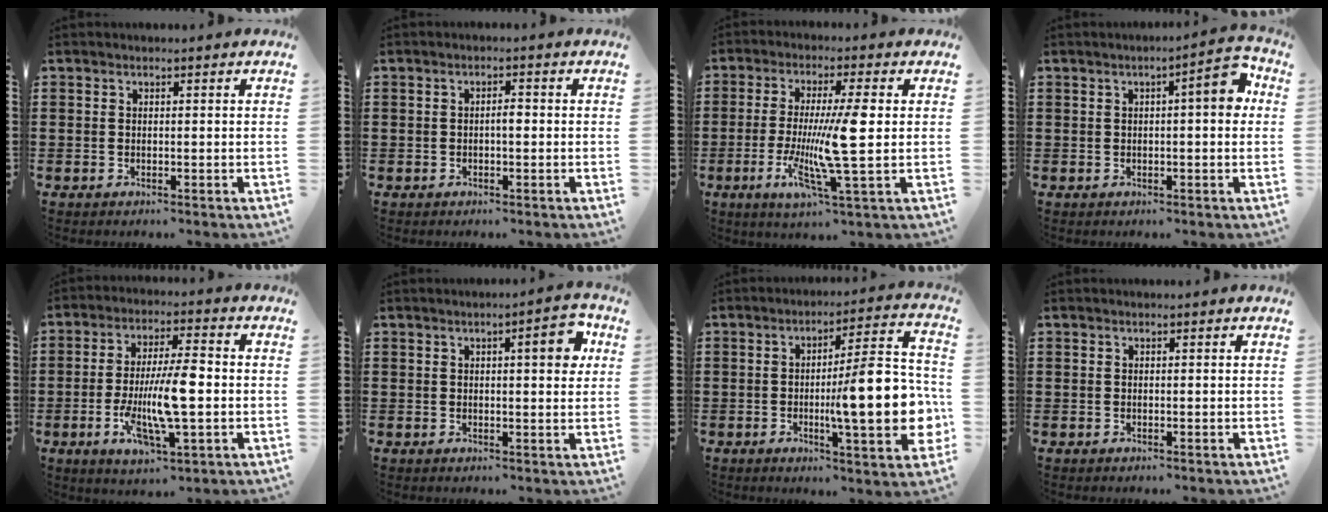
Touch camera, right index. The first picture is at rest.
{"total": 1.2, "force": [-0.1, 0.4, 1.1], "torque": [-0.021, 0.000, -0.003]}
{"total": 10.8, "force": [-0.7, 0.5, 10.8], "torque": [-0.216, -0.018, -0.022]}
{"total": 5.4, "force": [0.7, 1.2, 5.3], "torque": [-0.075, -0.001, 0.004]}
{"total": 11.2, "force": [-1.9, 3.2, 10.6], "torque": [-0.204, -0.010, -0.039]}
{"total": 4.9, "force": [1.4, 1.2, 4.5], "torque": [-0.058, -0.004, 0.014]}
{"total": 14.4, "force": [-1.8, 3.0, 14.0], "torque": [-0.187, -0.017, -0.037]}
{"total": 0.0}